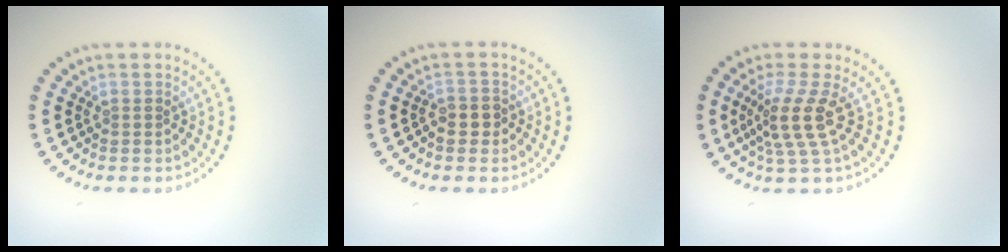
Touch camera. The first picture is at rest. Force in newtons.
{"total": 1.3, "press": 1.2, "slide": 0.5}
{"total": 3.7, "press": 2.7, "slide": 2.5}